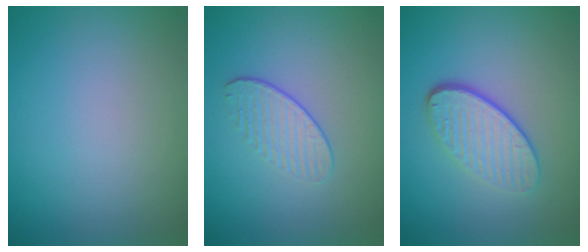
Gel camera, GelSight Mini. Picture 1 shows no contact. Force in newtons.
{"total": 1.8, "press": 1.3, "slide": 1.1}
{"total": 4.3, "press": 3.2, "slide": 2.9}